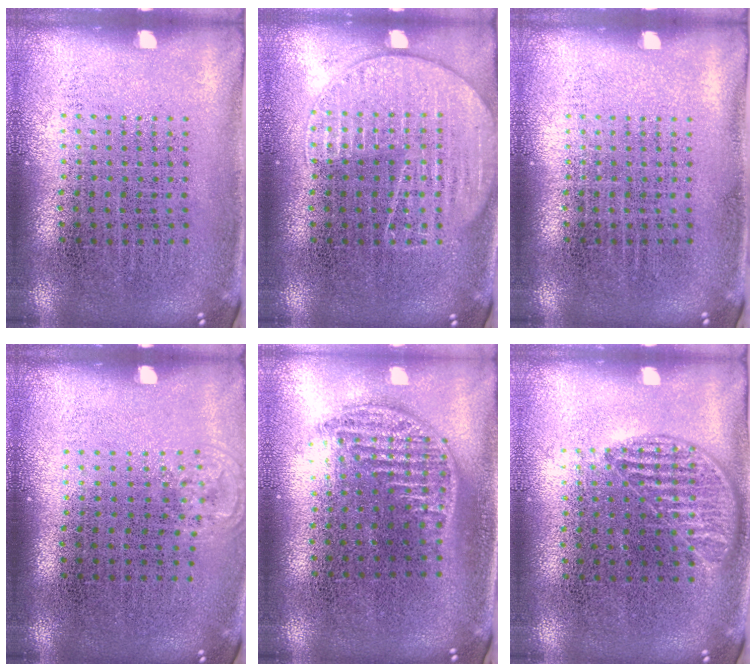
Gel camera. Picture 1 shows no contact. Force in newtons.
{"total": 2.6, "press": 2.6, "slide": 0.3}
{"total": 0.0}
{"total": 0.6, "press": 0.5, "slide": 0.3}
{"total": 1.3, "press": 1.1, "slide": 0.5}
{"total": 1.0, "press": 0.8, "slide": 0.5}